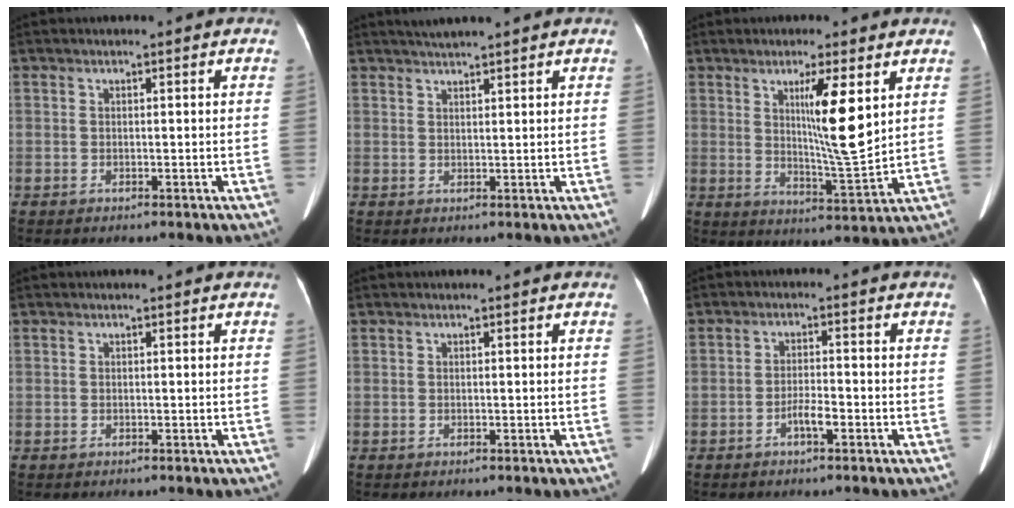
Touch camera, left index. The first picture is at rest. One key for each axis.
{"total": 4.2, "fx": 3.7, "fy": -0.1, "fz": 1.9, "tx": -0.028, "ty": 0.025, "tz": 0.059}
{"total": 9.1, "fx": 3.2, "fy": 0.1, "fz": 8.6, "tx": -0.144, "ty": -0.020, "tz": 0.054}
{"total": 0.0}
{"total": 0.0}
{"total": 2.8, "fx": -1.6, "fy": 0.4, "fz": 2.2, "tx": -0.040, "ty": 0.001, "tz": -0.029}